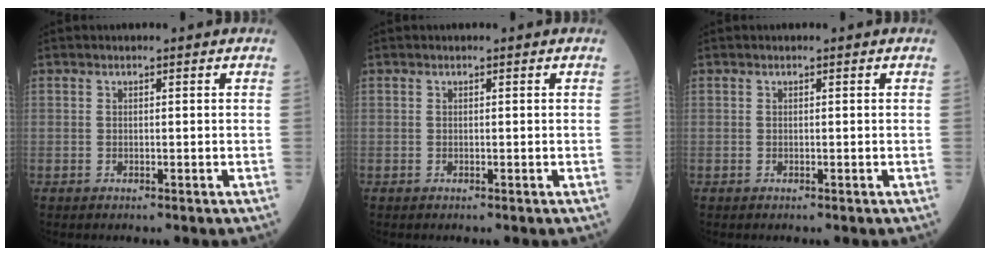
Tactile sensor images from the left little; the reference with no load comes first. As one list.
[{"total": 0.0}, {"total": 0.0}]